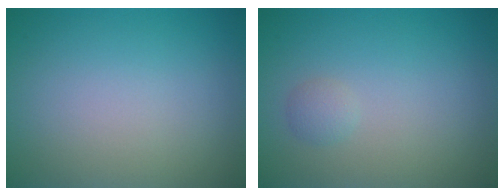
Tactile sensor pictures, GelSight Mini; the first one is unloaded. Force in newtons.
{"total": 0.9, "press": 0.9, "slide": 0.0}